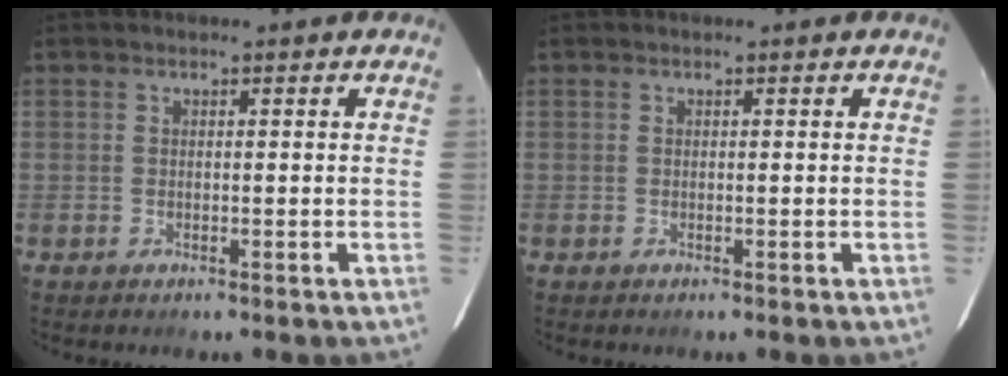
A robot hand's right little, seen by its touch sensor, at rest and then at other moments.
{"total": 0.0}